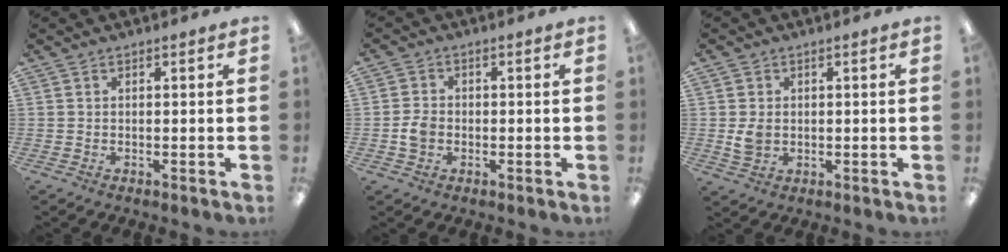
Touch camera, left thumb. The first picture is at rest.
{"total": 3.6, "force": [-0.8, 2.9, 2.0], "torque": [-0.034, 0.007, -0.013]}
{"total": 3.7, "force": [0.1, 3.1, 2.0], "torque": [-0.029, 0.003, 0.001]}